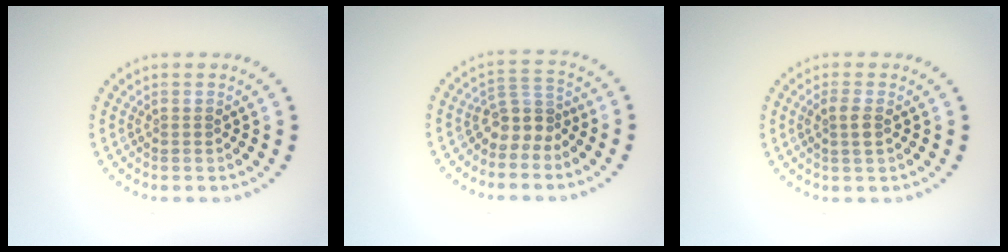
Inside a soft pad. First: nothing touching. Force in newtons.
{"total": 3.0, "press": 2.2, "slide": 2.0}
{"total": 1.5, "press": 1.4, "slide": 0.4}